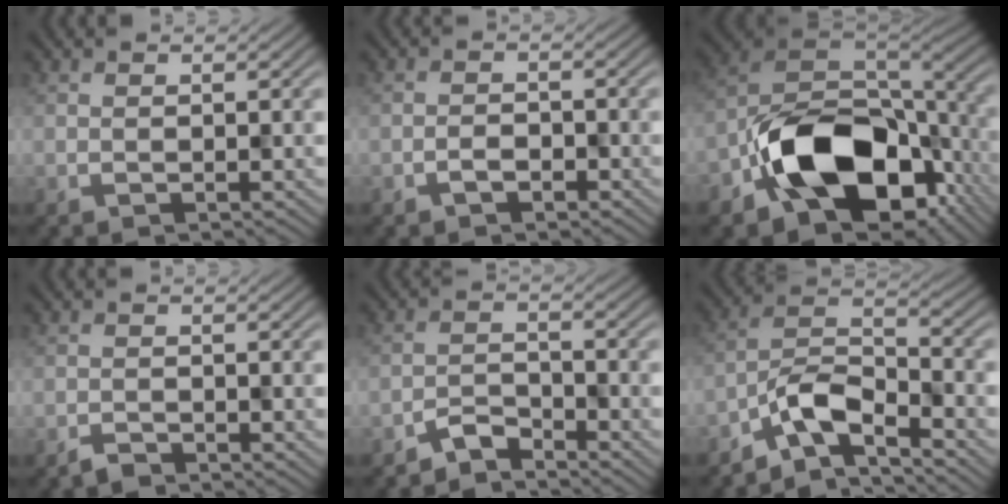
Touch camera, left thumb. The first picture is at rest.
{"total": 1.4, "force": [-1.0, 0.9, 0.4], "torque": [-0.003, 0.004, -0.021]}
{"total": 15.3, "force": [-6.3, 9.7, 10.1], "torque": [-0.161, -0.030, -0.109]}
{"total": 1.3, "force": [-1.3, 0.2, -0.1], "torque": [0.005, 0.002, -0.026]}
{"total": 2.8, "force": [-2.7, 0.5, 0.3], "torque": [-0.004, 0.003, -0.063]}
{"total": 6.5, "force": [-5.0, 2.0, 3.8], "torque": [-0.066, 0.008, -0.111]}